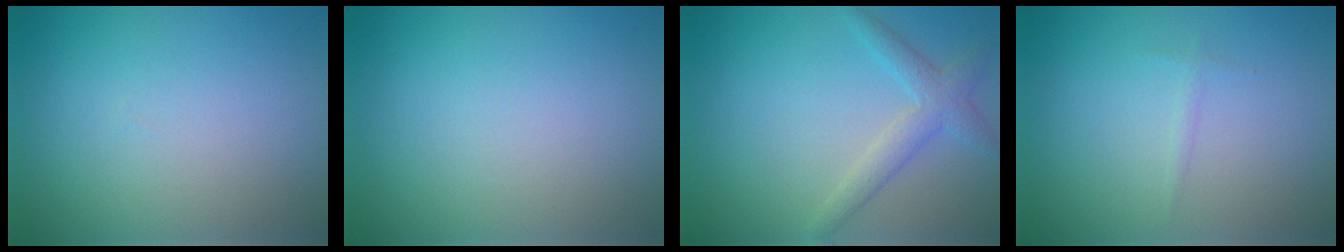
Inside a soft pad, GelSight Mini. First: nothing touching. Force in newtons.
{"total": 0.0}
{"total": 2.6, "press": 2.6, "slide": 0.2}
{"total": 0.5, "press": 0.5, "slide": 0.1}